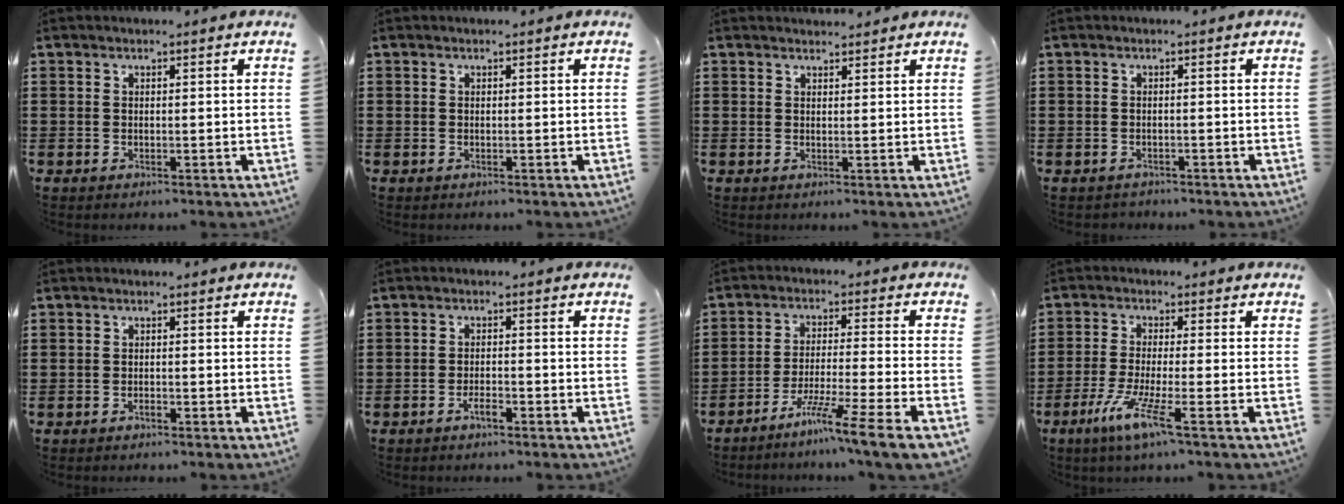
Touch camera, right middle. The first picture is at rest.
{"total": 0.0}
{"total": 1.3, "force": [1.3, 0.0, 0.0], "torque": [-0.002, -0.002, 0.025]}
{"total": 0.8, "force": [-0.7, 0.2, -0.1], "torque": [-0.001, 0.002, -0.017]}
{"total": 0.8, "force": [-0.7, 0.3, 0.4], "torque": [-0.011, -0.002, -0.013]}
{"total": 2.3, "force": [-1.6, 0.6, 1.6], "torque": [-0.029, 0.002, -0.030]}
{"total": 8.7, "force": [-6.7, -1.0, 5.3], "torque": [-0.092, -0.010, -0.132]}
{"total": 6.5, "force": [-3.5, -0.1, 5.4], "torque": [-0.113, -0.016, -0.066]}